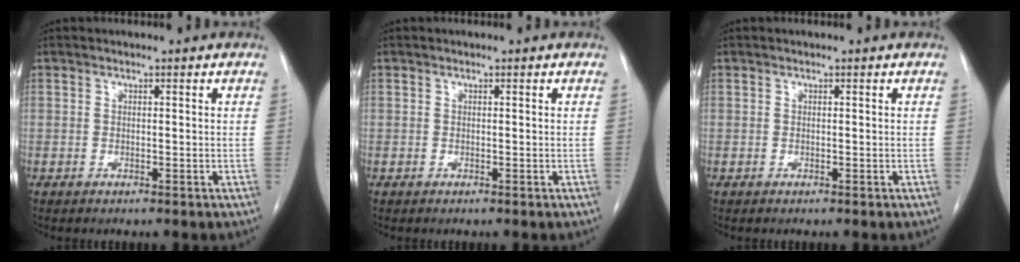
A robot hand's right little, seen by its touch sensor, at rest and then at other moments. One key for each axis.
{"total": 0.0}
{"total": 0.0}